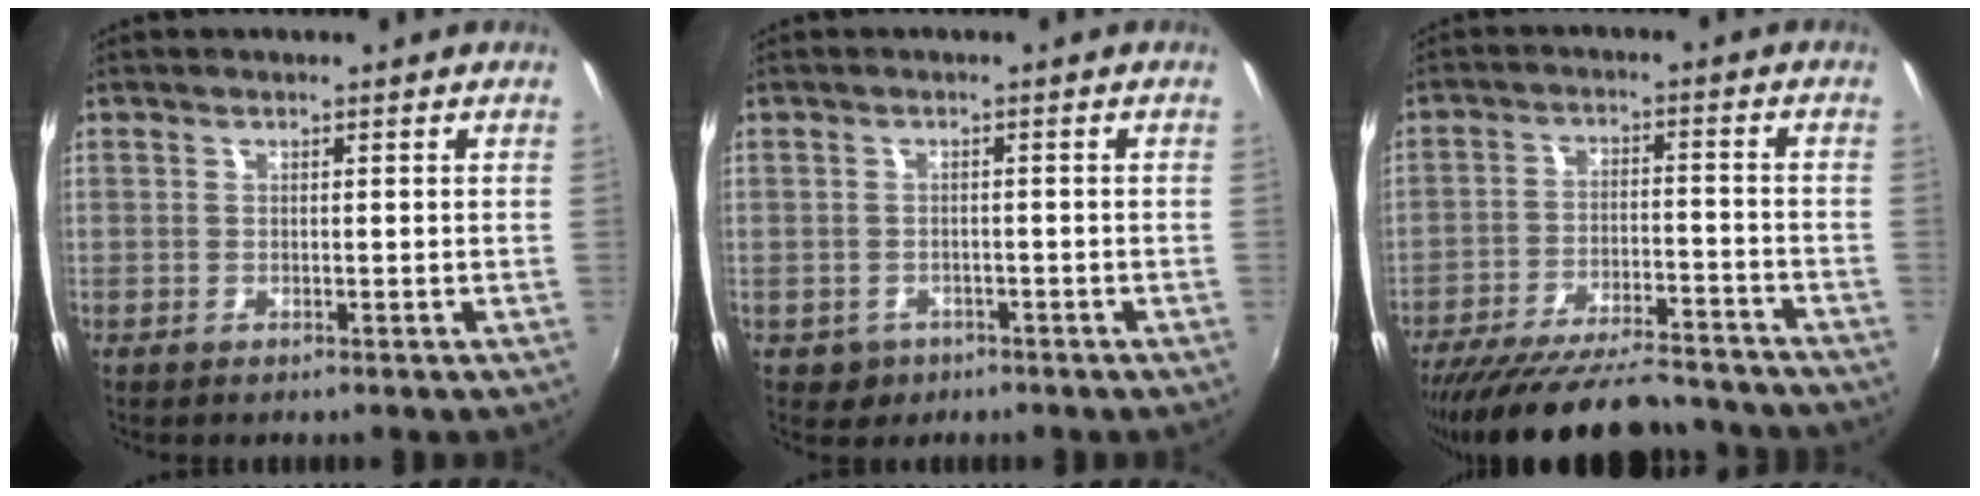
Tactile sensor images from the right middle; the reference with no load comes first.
{"total": 3.2, "force": [-1.5, 2.7, 0.8], "torque": [-0.027, 0.000, -0.016]}
{"total": 21.4, "force": [-18.9, 4.6, 8.8], "torque": [-0.174, -0.021, -0.270]}